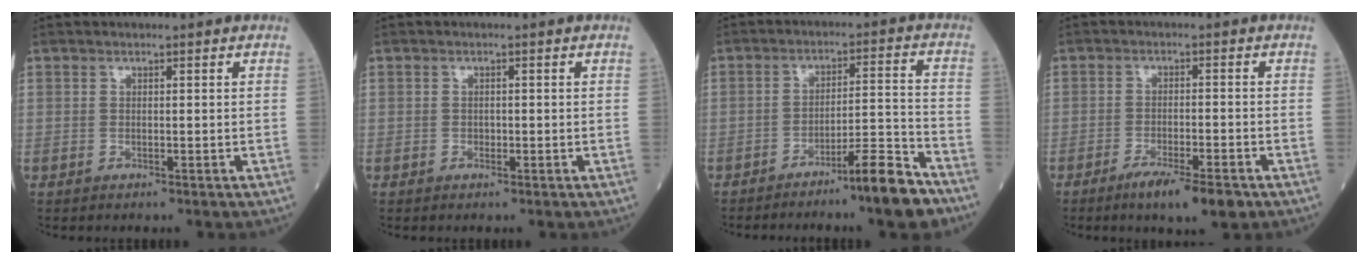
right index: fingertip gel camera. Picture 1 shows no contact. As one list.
[{"total": 0.7, "force": [-0.3, 0.5, 0.4], "torque": [-0.007, 0.001, -0.004]}, {"total": 8.9, "force": [-6.5, -0.1, 6.0], "torque": [-0.083, 0.001, -0.109]}, {"total": 6.9, "force": [-4.4, 0.8, 5.2], "torque": [-0.078, -0.010, -0.069]}]